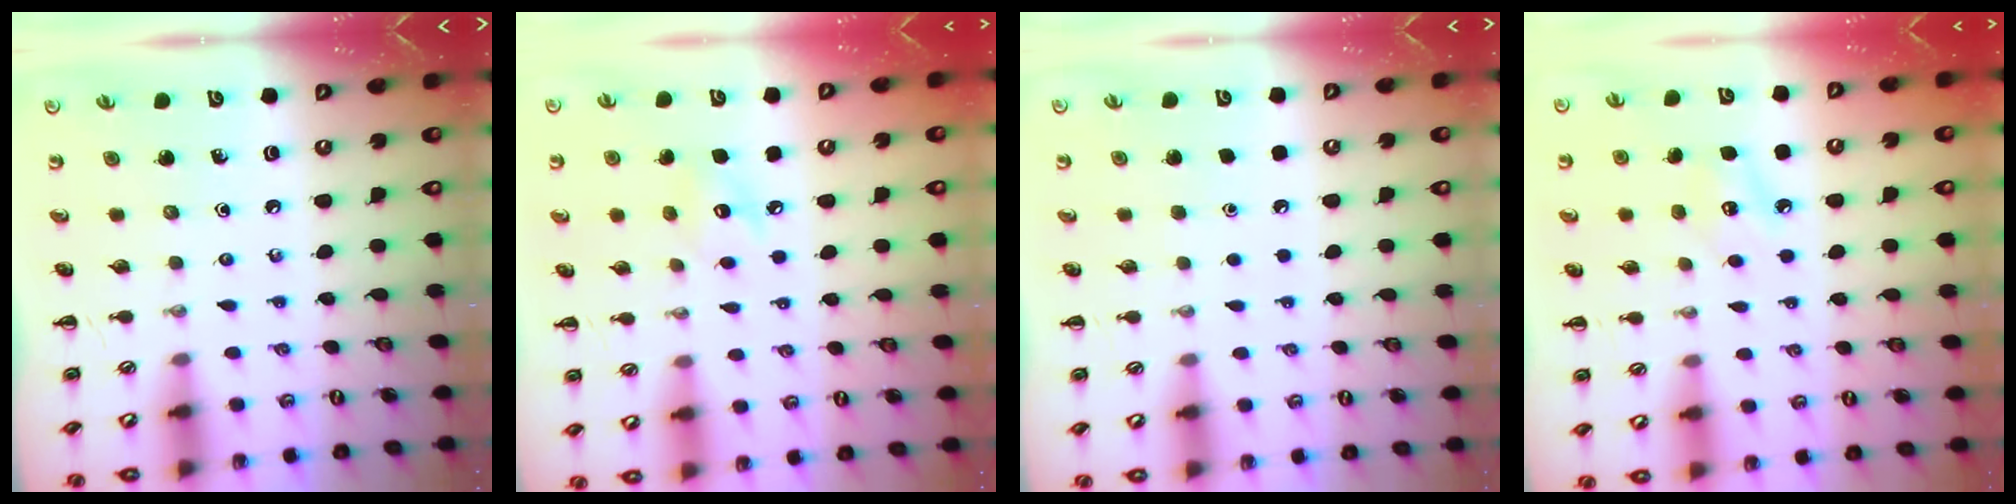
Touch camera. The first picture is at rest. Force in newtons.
{"total": 6.9, "press": 6.9, "slide": 1.1}
{"total": 1.7, "press": 1.7, "slide": 0.1}
{"total": 8.2, "press": 8.0, "slide": 1.8}